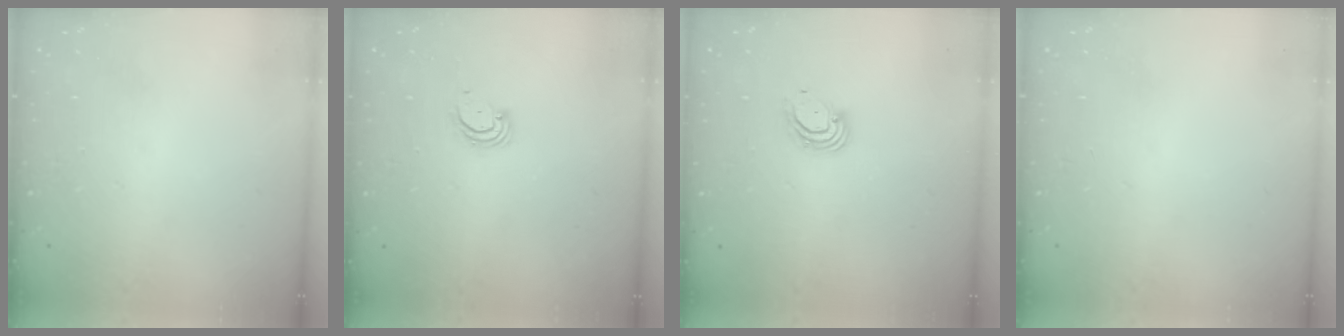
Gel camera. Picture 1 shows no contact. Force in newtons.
{"total": 2.8, "press": 2.8, "slide": 0.2}
{"total": 4.3, "press": 4.3, "slide": 0.2}
{"total": 0.0}